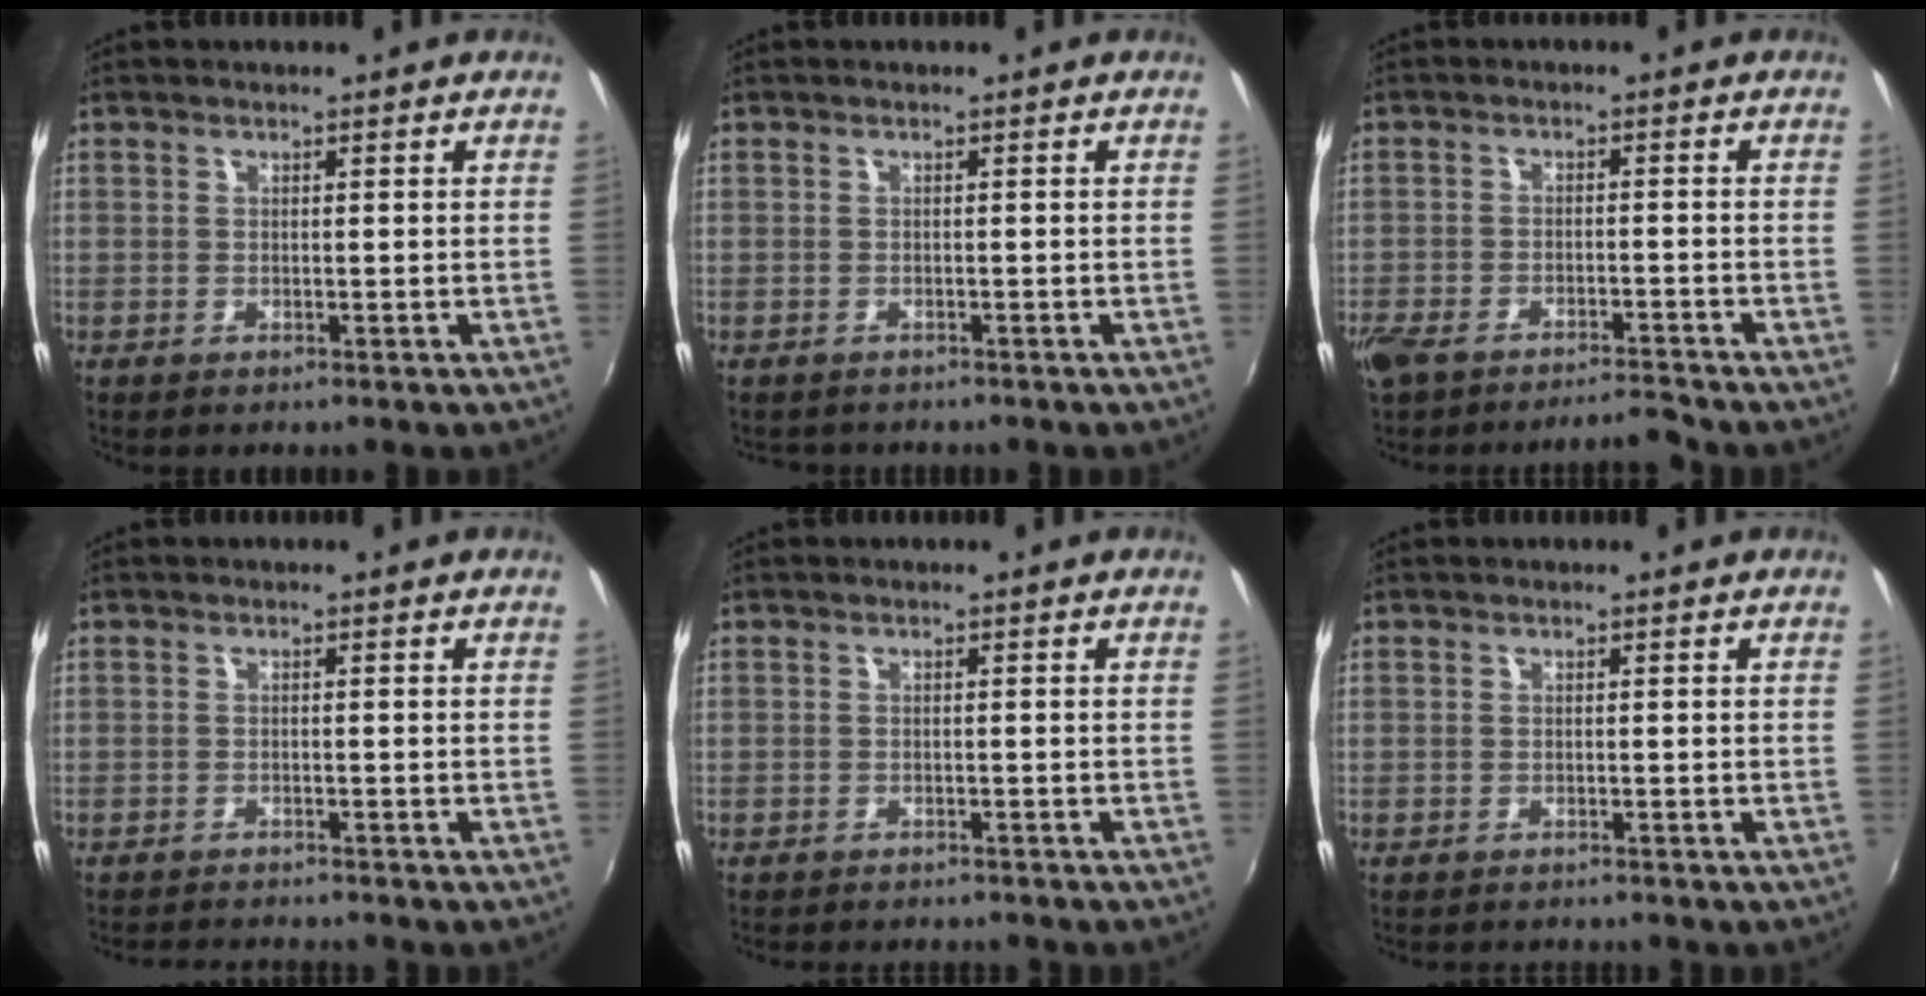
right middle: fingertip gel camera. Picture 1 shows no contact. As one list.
[{"total": 1.2, "force": [-1.0, 0.6, 0.1], "torque": [-0.007, -0.003, -0.015]}, {"total": 7.1, "force": [-6.4, 1.3, 2.6], "torque": [-0.076, -0.008, -0.113]}, {"total": 4.9, "force": [-4.8, 0.4, 1.1], "torque": [-0.035, -0.010, -0.079]}, {"total": 5.0, "force": [-4.6, 1.3, 1.5], "torque": [-0.042, -0.013, -0.069]}, {"total": 2.5, "force": [-2.4, 0.5, 0.5], "torque": [-0.017, -0.012, -0.038]}]